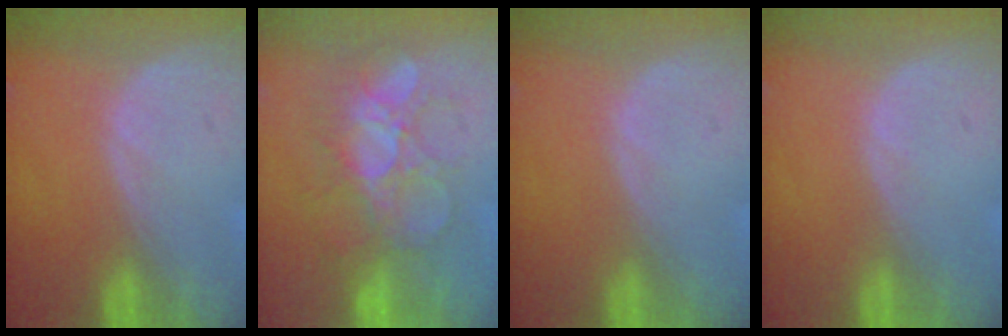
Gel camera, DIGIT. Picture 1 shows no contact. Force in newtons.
{"total": 9.3, "press": 8.5, "slide": 3.8}
{"total": 0.0}
{"total": 0.0}